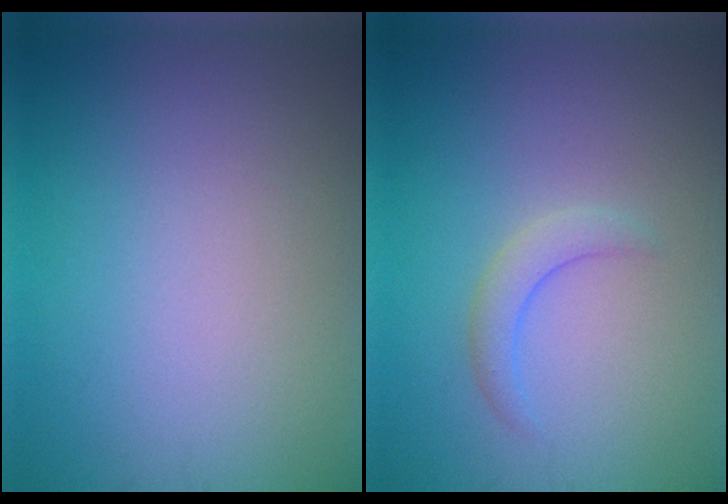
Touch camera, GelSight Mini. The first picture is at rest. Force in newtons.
{"total": 1.9, "press": 1.9, "slide": 0.1}